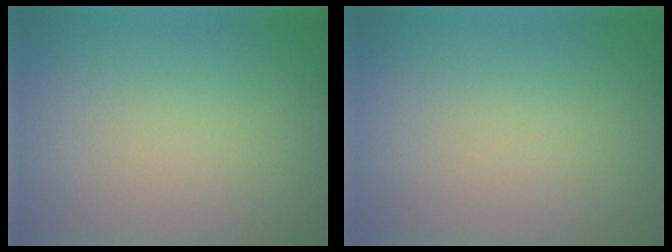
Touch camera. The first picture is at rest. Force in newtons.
{"total": 0.0}